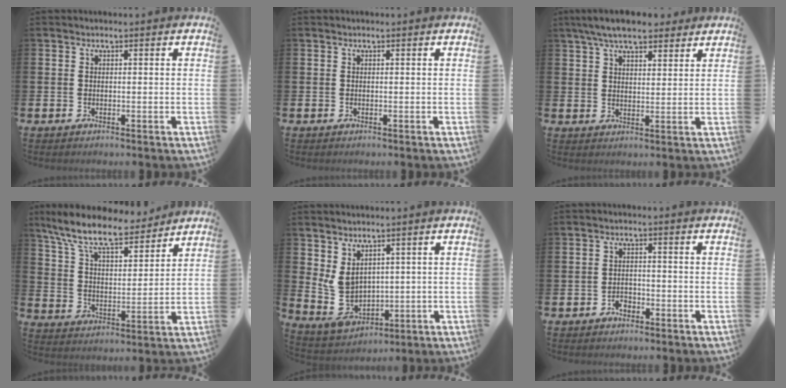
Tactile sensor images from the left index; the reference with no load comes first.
{"total": 0.0}
{"total": 6.9, "force": [6.1, 1.8, 2.7], "torque": [-0.068, -0.012, 0.113]}
{"total": 10.0, "force": [8.7, 2.5, 4.2], "torque": [-0.123, -0.047, 0.155]}
{"total": 4.9, "force": [2.6, 3.4, 2.4], "torque": [-0.059, -0.015, 0.048]}
{"total": 1.7, "force": [-1.3, 1.0, 0.5], "torque": [-0.017, 0.004, -0.027]}